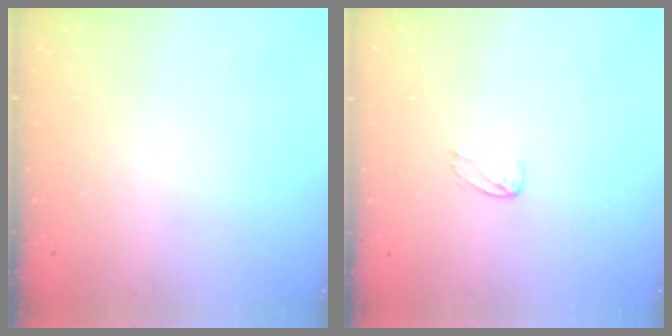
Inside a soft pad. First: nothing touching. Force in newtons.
{"total": 3.0, "press": 3.0, "slide": 0.2}